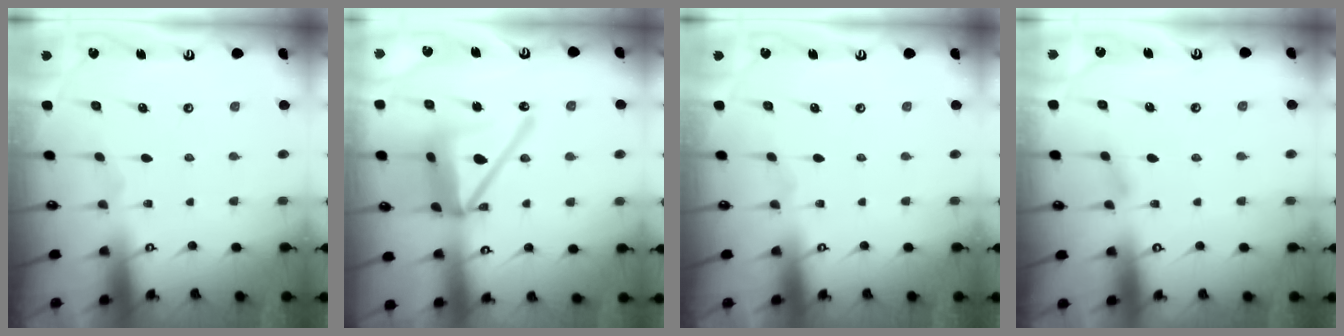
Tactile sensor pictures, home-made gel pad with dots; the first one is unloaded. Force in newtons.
{"total": 17.1, "press": 17.0, "slide": 1.9}
{"total": 0.0}
{"total": 3.7, "press": 3.7, "slide": 0.5}